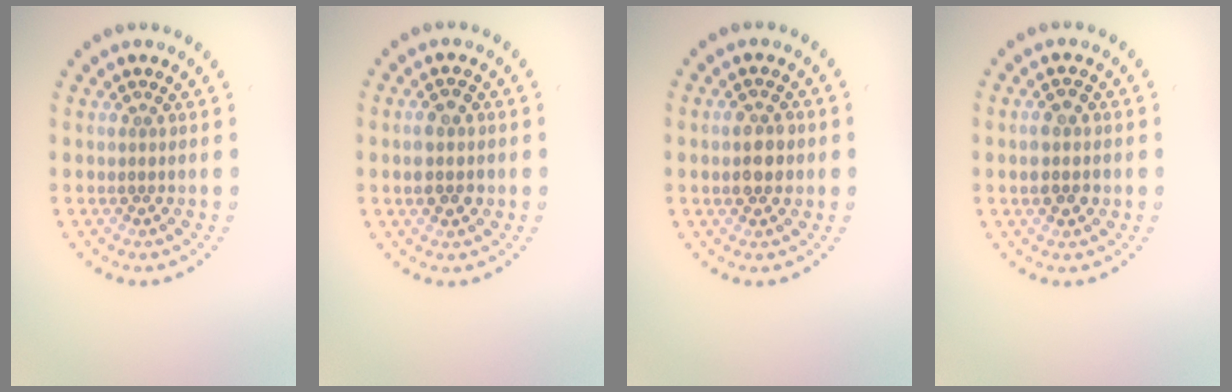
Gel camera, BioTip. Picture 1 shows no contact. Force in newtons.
{"total": 2.8, "press": 2.8, "slide": 0.1}
{"total": 2.8, "press": 2.8, "slide": 0.2}
{"total": 2.3, "press": 2.3, "slide": 0.1}